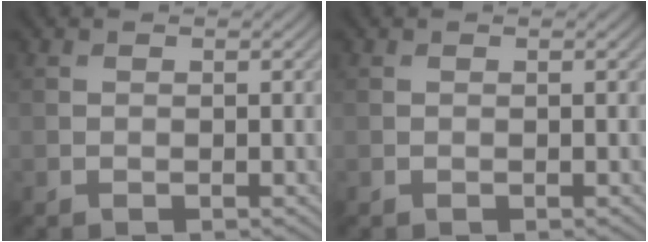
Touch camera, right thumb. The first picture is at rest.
{"total": 0.0}